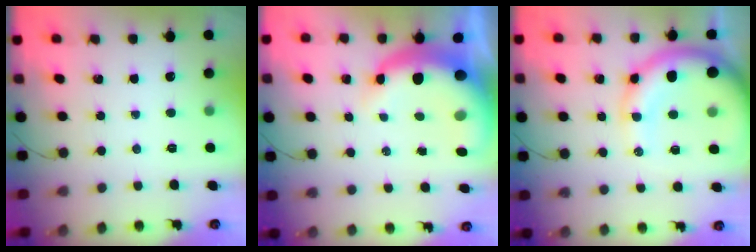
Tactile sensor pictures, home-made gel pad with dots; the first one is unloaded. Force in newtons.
{"total": 11.6, "press": 11.3, "slide": 2.7}
{"total": 15.8, "press": 15.5, "slide": 3.0}